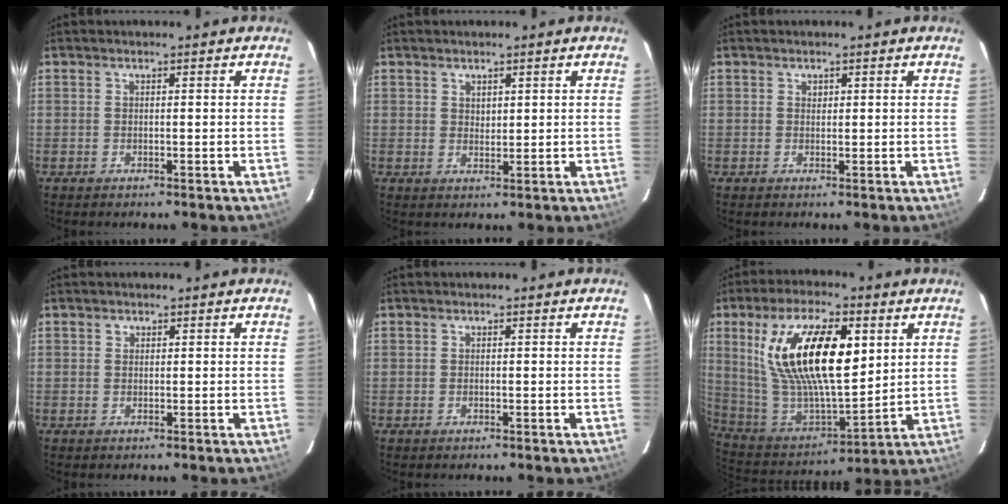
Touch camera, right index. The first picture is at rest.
{"total": 1.7, "force": [1.1, 1.2, 0.6], "torque": [-0.006, 0.001, 0.020]}
{"total": 0.7, "force": [0.4, 0.5, 0.1], "torque": [0.003, 0.005, 0.009]}
{"total": 0.7, "force": [0.3, 0.6, 0.0], "torque": [0.002, 0.003, 0.003]}
{"total": 0.0}
{"total": 22.7, "force": [7.4, 9.0, 19.4], "torque": [-0.364, 0.007, 0.149]}